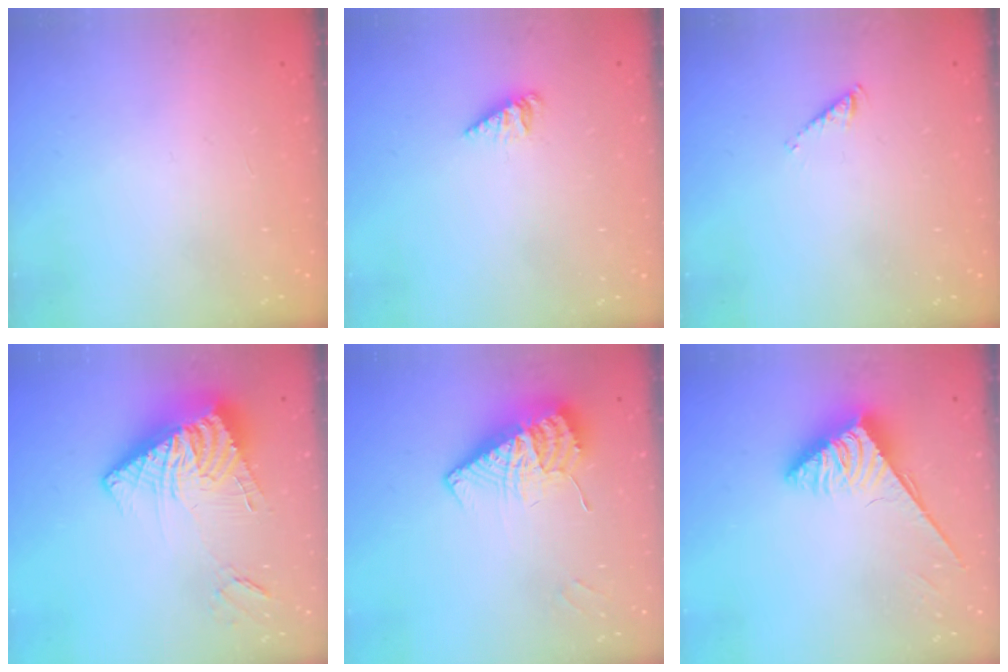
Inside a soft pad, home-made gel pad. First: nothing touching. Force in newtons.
{"total": 2.0, "press": 2.0, "slide": 0.3}
{"total": 2.8, "press": 2.8, "slide": 0.5}
{"total": 16.3, "press": 16.2, "slide": 1.8}
{"total": 11.2, "press": 11.1, "slide": 1.4}
{"total": 3.8, "press": 3.7, "slide": 0.6}